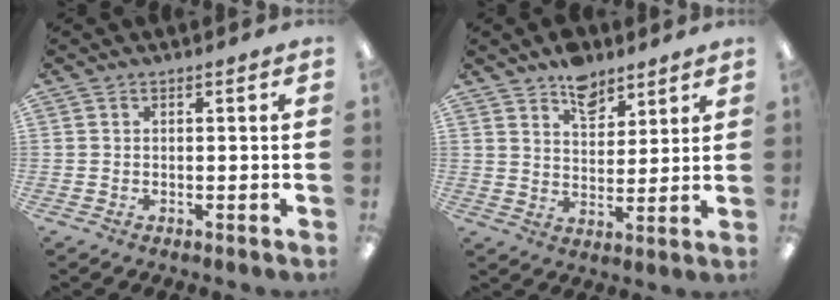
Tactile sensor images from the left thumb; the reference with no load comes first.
{"total": 8.0, "force": [6.1, 4.4, 2.6], "torque": [-0.026, -0.035, 0.109]}